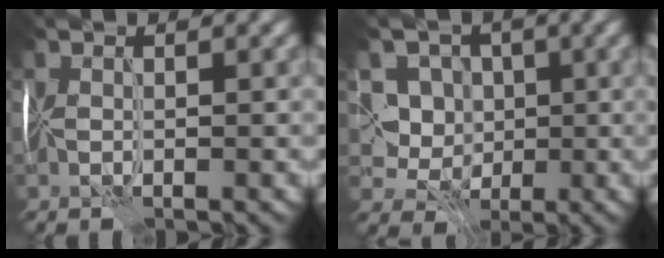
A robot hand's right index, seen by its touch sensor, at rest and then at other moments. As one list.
[{"total": 4.6, "force": [1.1, 4.3, 1.3], "torque": [-0.022, 0.014, 0.008]}]